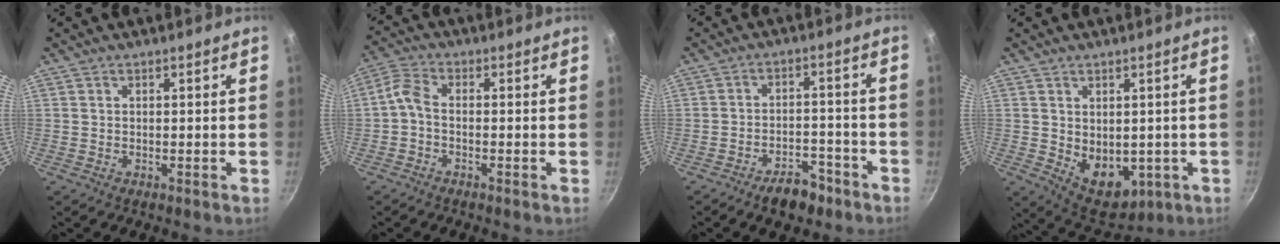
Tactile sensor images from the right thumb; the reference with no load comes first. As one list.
[{"total": 4.0, "force": [-1.3, 2.3, 3.0], "torque": [-0.077, 0.022, -0.039]}, {"total": 7.3, "force": [-5.1, 3.7, 3.7], "torque": [-0.039, 0.045, -0.071]}, {"total": 9.5, "force": [-0.6, 6.7, 6.8], "torque": [-0.069, -0.018, 0.017]}]